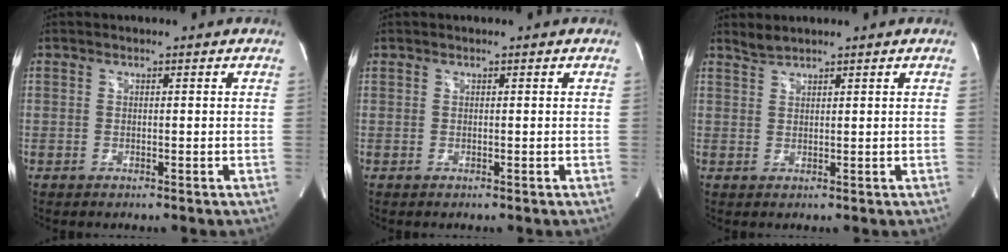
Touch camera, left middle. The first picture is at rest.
{"total": 0.0}
{"total": 1.6, "force": [1.6, -0.2, 0.2], "torque": [-0.005, 0.006, 0.037]}